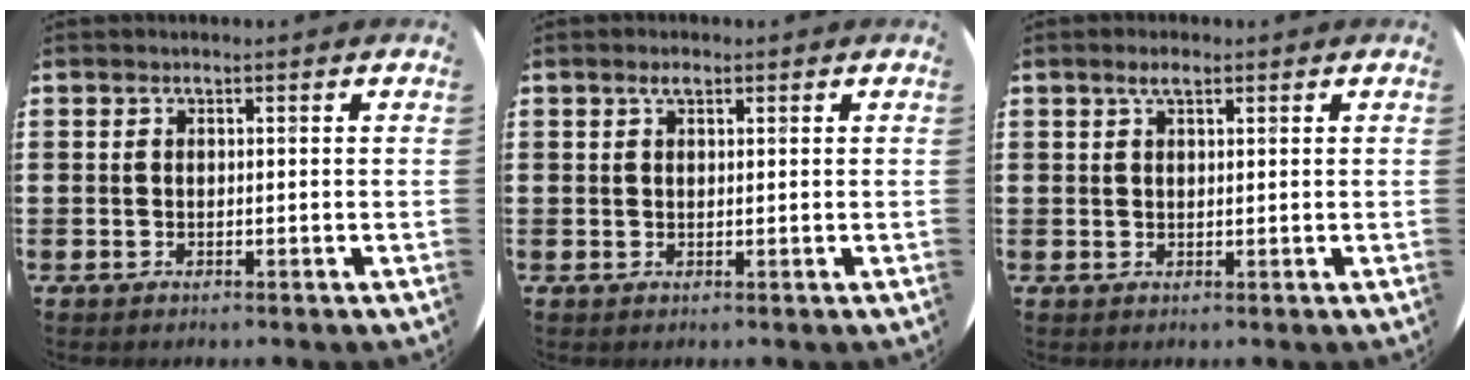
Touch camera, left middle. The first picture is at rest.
{"total": 1.3, "force": [0.9, 0.5, 0.7], "torque": [-0.015, 0.006, 0.014]}
{"total": 2.0, "force": [1.4, 0.7, 1.2], "torque": [-0.026, 0.006, 0.023]}